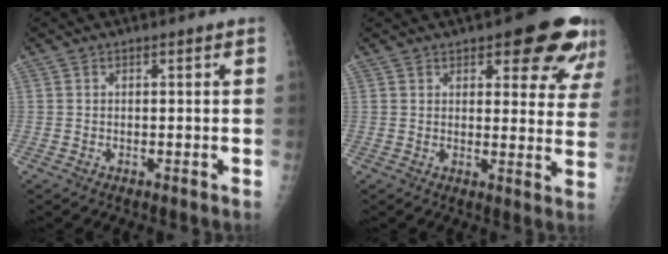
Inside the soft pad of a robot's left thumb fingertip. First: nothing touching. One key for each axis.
{"total": 12.9, "fx": 7.9, "fy": 4.9, "fz": 8.9, "tx": -0.064, "ty": -0.038, "tz": 0.088}